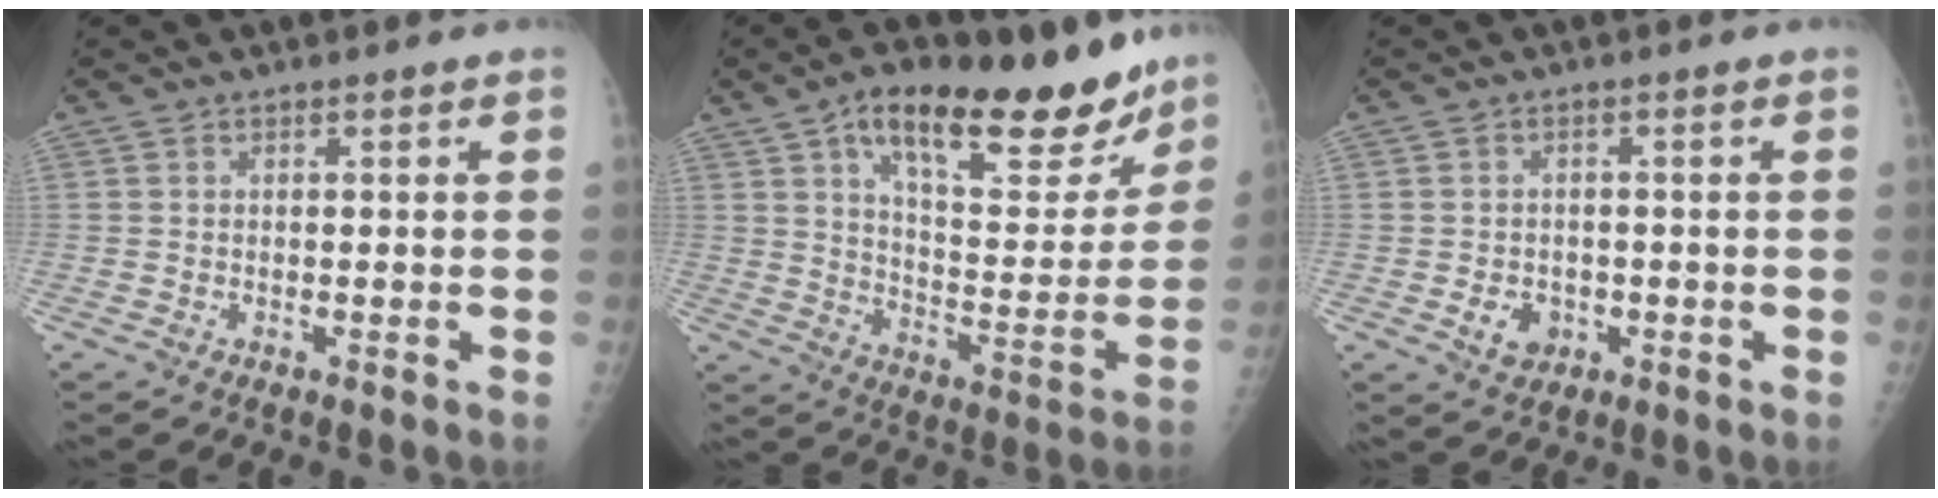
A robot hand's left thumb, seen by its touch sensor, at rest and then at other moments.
{"total": 25.5, "force": [16.5, 9.8, 16.8], "torque": [-0.201, -0.054, 0.251]}
{"total": 3.7, "force": [-1.0, 3.0, 1.9], "torque": [-0.019, 0.003, -0.006]}